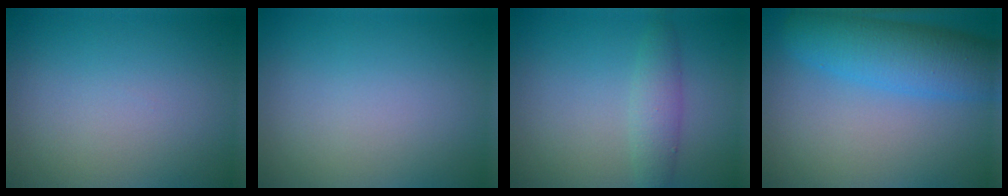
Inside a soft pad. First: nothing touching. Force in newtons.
{"total": 0.0}
{"total": 2.4, "press": 2.4, "slide": 0.2}
{"total": 6.9, "press": 6.9, "slide": 0.2}